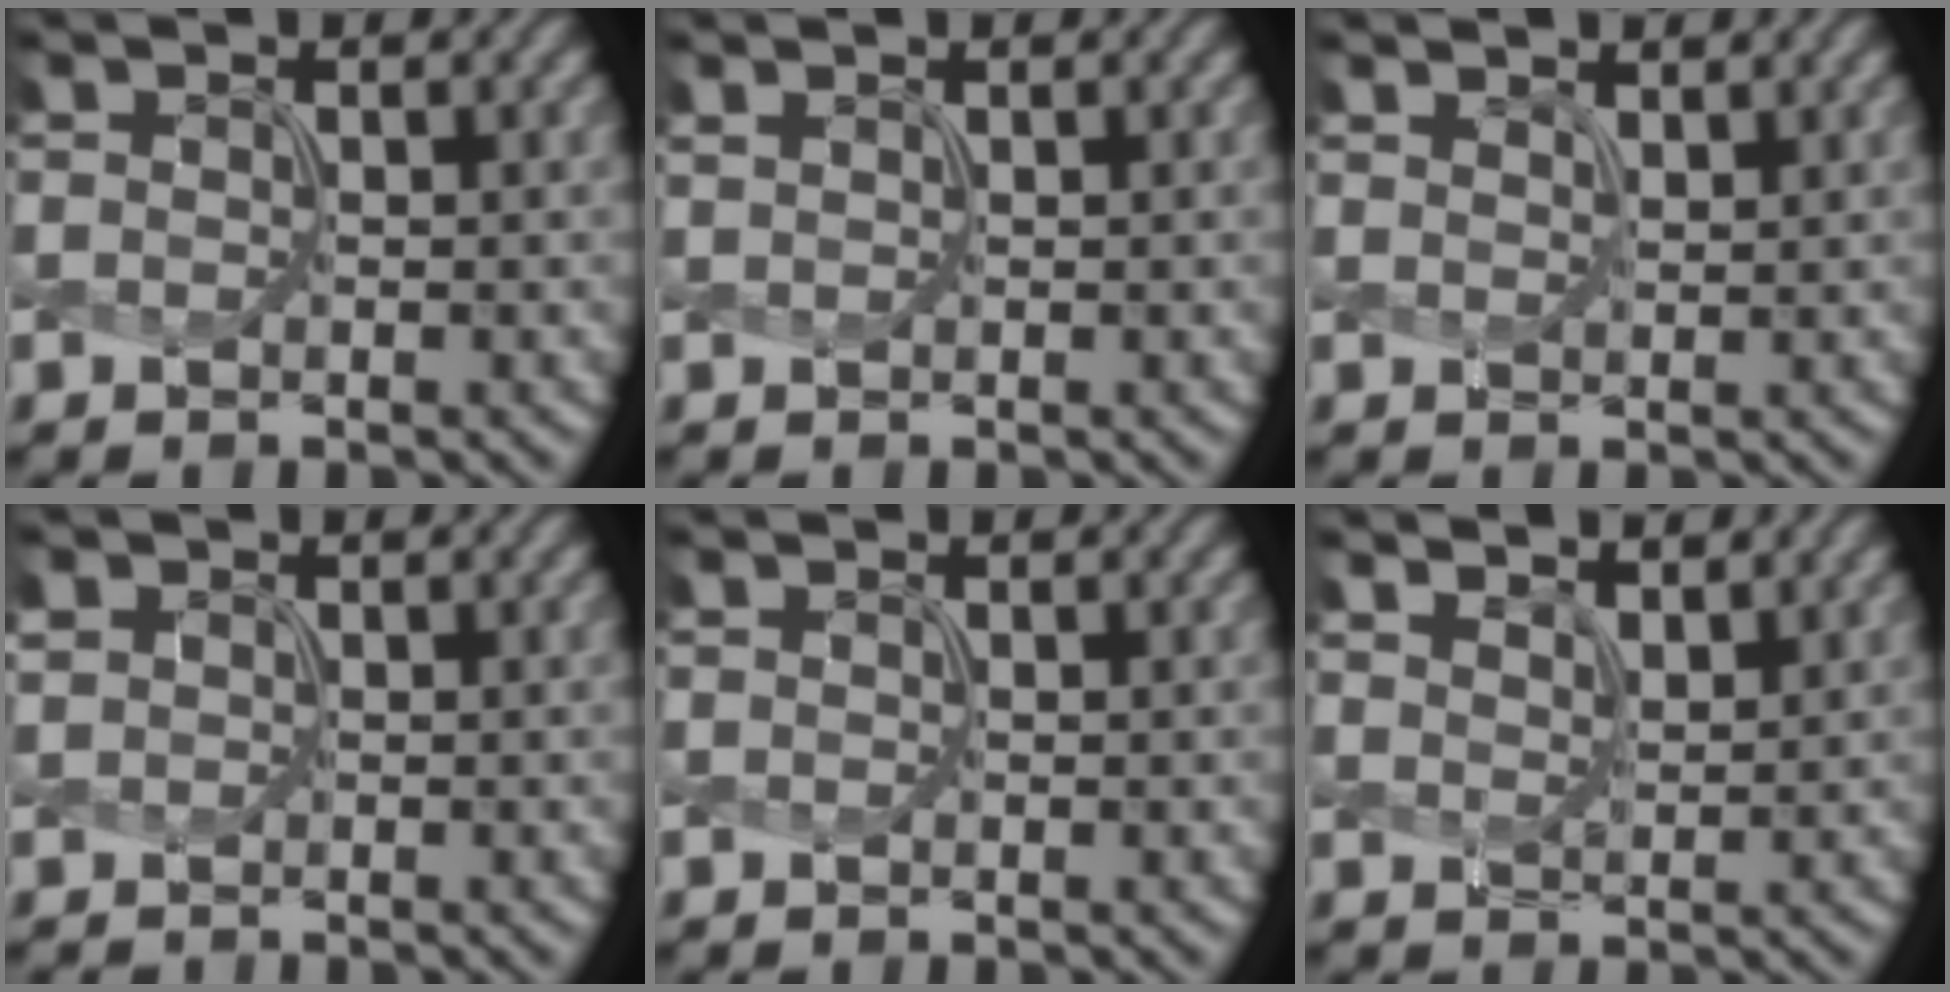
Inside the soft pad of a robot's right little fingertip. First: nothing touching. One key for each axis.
{"total": 0.7, "fx": 0.6, "fy": 0.1, "fz": 0.2, "tx": -0.005, "ty": -0.004, "tz": 0.008}
{"total": 2.1, "fx": 1.9, "fy": 0.5, "fz": 0.6, "tx": -0.004, "ty": 0.006, "tz": 0.023}
{"total": 0.9, "fx": 0.2, "fy": 0.8, "fz": 0.0, "tx": -0.007, "ty": 0.000, "tz": 0.006}
{"total": 0.0}
{"total": 4.4, "fx": 3.8, "fy": 1.3, "fz": 1.9, "tx": -0.025, "ty": 0.018, "tz": 0.042}